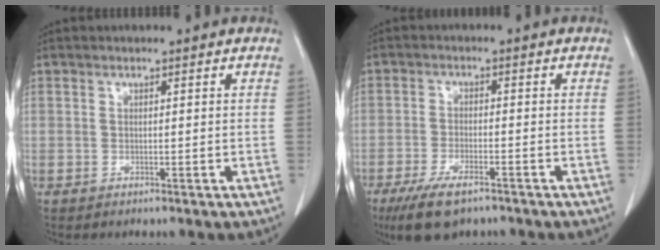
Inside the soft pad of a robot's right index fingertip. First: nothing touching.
{"total": 7.4, "force": [-5.2, 2.2, 4.8], "torque": [-0.093, -0.015, -0.089]}